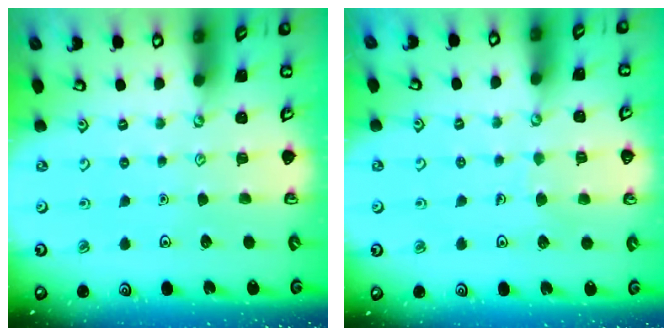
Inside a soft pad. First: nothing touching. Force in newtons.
{"total": 3.6, "press": 3.6, "slide": 0.2}